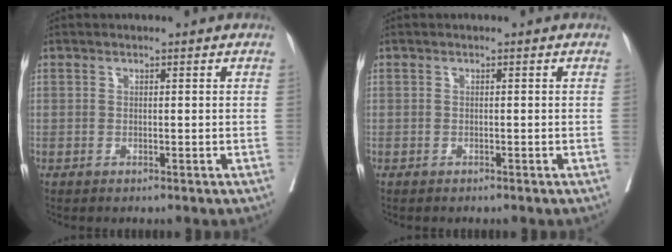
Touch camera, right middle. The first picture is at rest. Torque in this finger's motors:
{"motor_torque": [0.05, -0.33, -0.16, -0.01]}